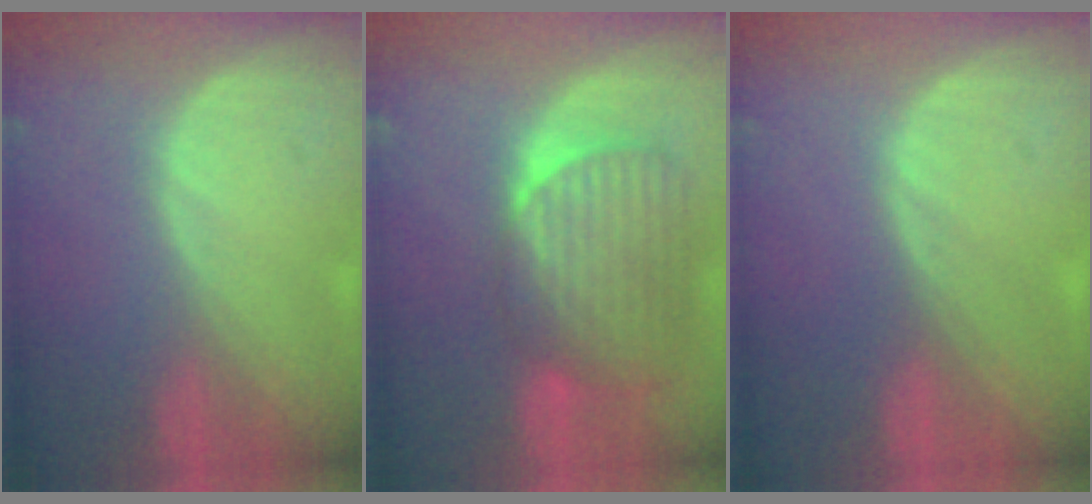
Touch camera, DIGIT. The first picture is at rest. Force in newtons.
{"total": 10.3, "press": 8.7, "slide": 5.5}
{"total": 0.0}